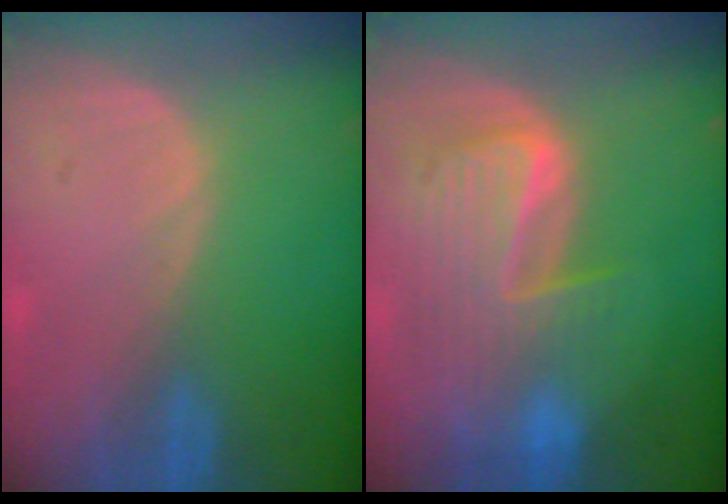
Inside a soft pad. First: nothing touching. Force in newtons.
{"total": 9.8, "press": 8.4, "slide": 5.0}